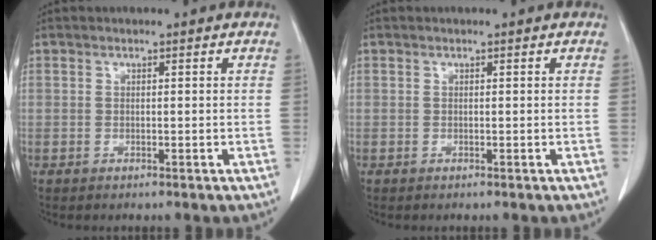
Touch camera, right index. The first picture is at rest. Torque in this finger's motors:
{"motor_torque": [0.00, 0.00, 0.00, -0.01]}